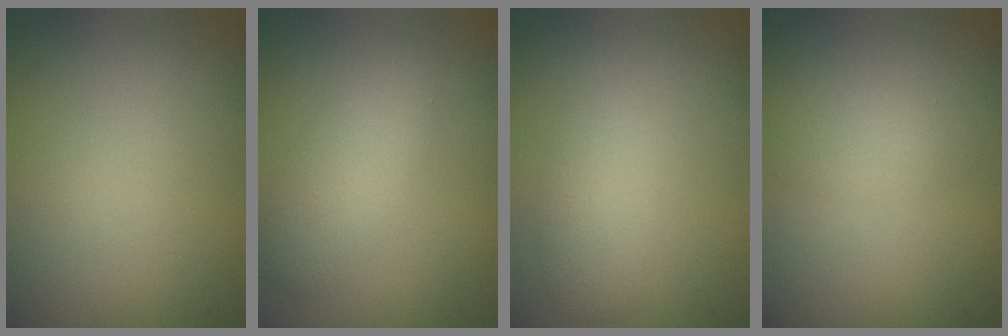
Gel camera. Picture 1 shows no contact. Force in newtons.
{"total": 3.9, "press": 3.9, "slide": 0.1}
{"total": 3.0, "press": 3.0, "slide": 0.1}
{"total": 2.1, "press": 2.1, "slide": 0.1}